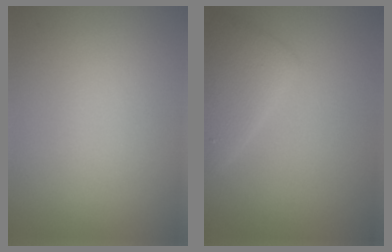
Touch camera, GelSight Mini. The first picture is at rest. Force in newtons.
{"total": 3.3, "press": 3.3, "slide": 0.0}